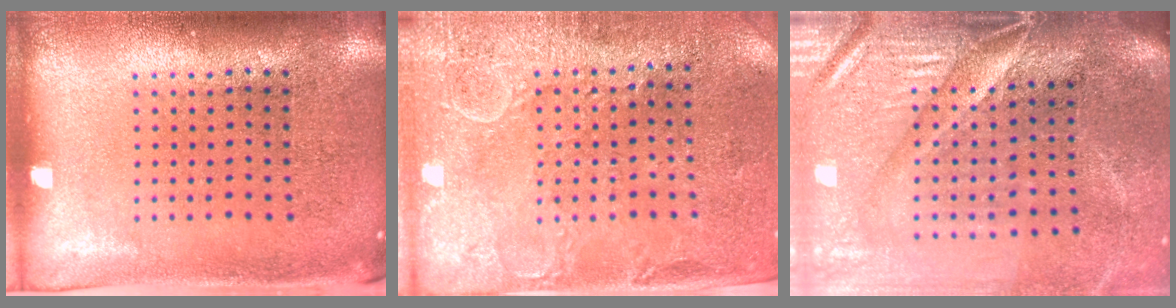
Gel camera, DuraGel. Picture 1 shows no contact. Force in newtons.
{"total": 2.7, "press": 2.5, "slide": 0.9}
{"total": 4.6, "press": 3.9, "slide": 2.4}